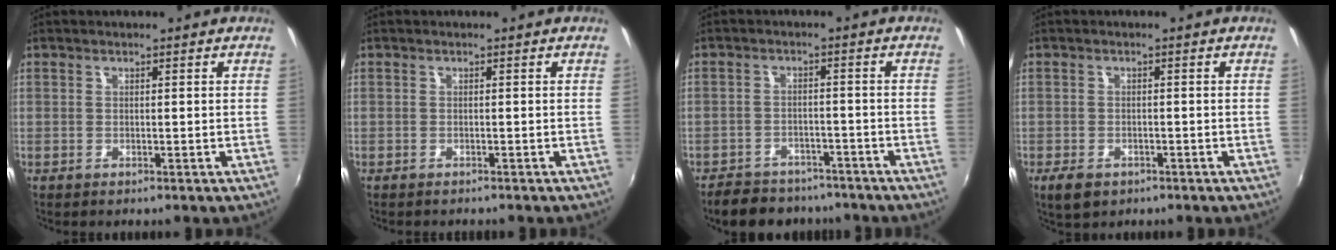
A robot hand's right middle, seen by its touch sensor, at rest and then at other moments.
{"total": 1.0, "force": [-0.9, 0.3, 0.2], "torque": [-0.007, -0.004, -0.014]}
{"total": 11.6, "force": [-9.6, 5.3, 3.7], "torque": [-0.093, 0.008, -0.133]}
{"total": 4.1, "force": [-2.4, 2.5, 2.2], "torque": [-0.051, -0.010, -0.040]}